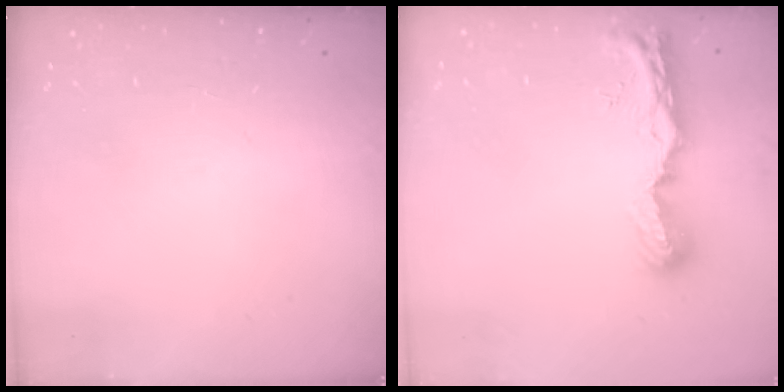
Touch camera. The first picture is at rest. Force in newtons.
{"total": 8.6, "press": 8.5, "slide": 1.0}